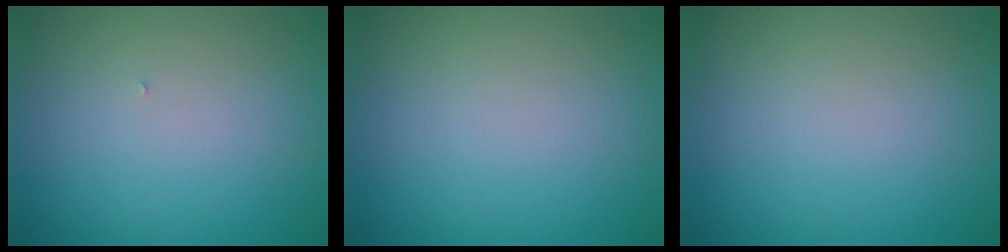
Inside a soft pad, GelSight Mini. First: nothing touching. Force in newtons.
{"total": 0.0}
{"total": 0.0}